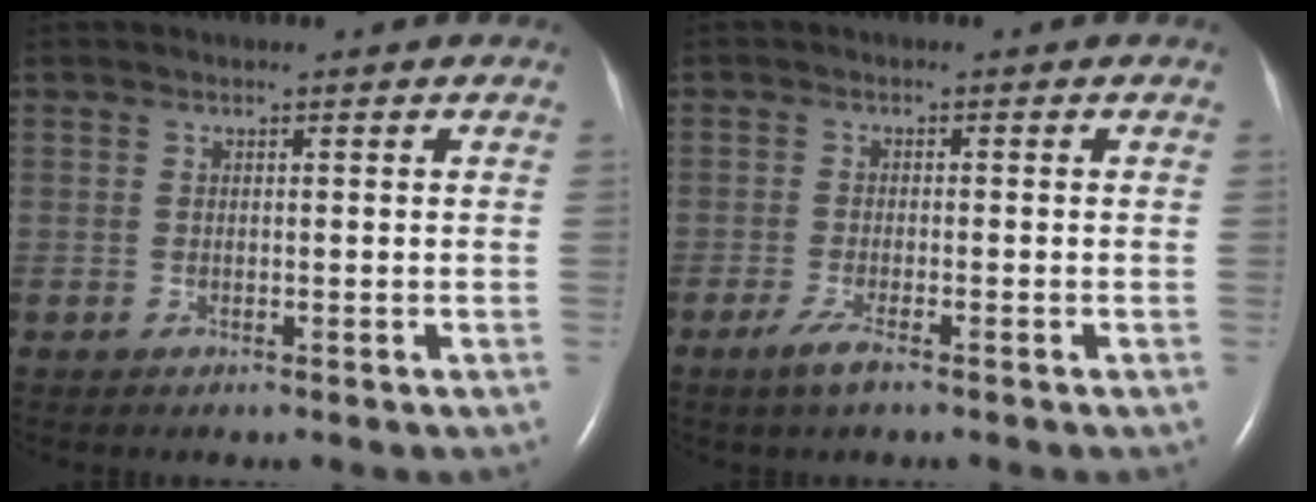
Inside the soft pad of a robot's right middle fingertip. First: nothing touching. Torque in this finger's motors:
{"motor_torque": [0.54, -0.48, 0.07, 0.07]}